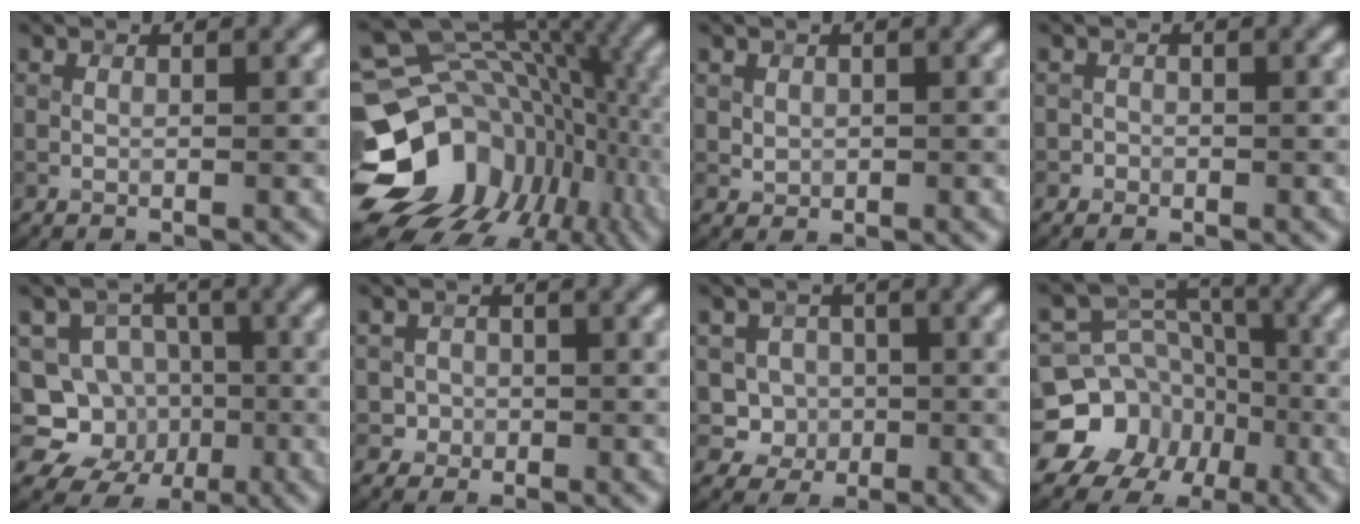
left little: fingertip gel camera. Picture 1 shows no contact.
{"total": 17.4, "force": [-3.8, 13.3, 10.5], "torque": [-0.178, -0.013, -0.040]}
{"total": 1.1, "force": [0.4, 1.0, 0.4], "torque": [-0.013, -0.006, 0.016]}
{"total": 0.7, "force": [-0.4, 0.6, -0.1], "torque": [0.012, -0.001, -0.009]}
{"total": 11.2, "force": [-3.7, 10.0, 3.3], "torque": [-0.058, 0.007, -0.081]}
{"total": 2.1, "force": [0.1, 2.0, 0.4], "torque": [0.005, 0.000, 0.007]}
{"total": 4.3, "force": [0.0, 4.1, 1.4], "torque": [-0.009, 0.011, -0.012]}
{"total": 12.6, "force": [-5.7, 10.6, 3.7], "torque": [-0.060, -0.015, -0.113]}